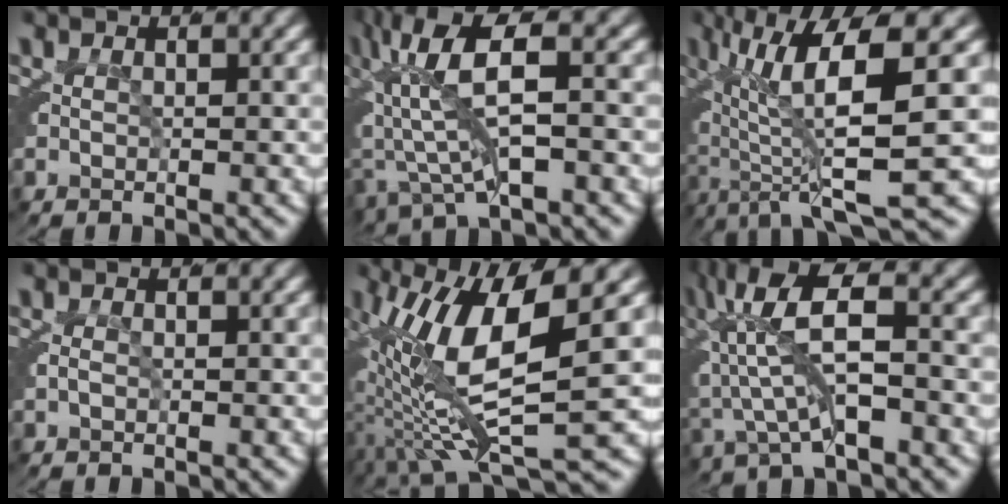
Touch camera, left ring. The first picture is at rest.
{"total": 8.7, "force": [1.9, 4.2, 7.4], "torque": [-0.131, 0.018, 0.024]}
{"total": 8.1, "force": [-0.9, 1.7, 7.9], "torque": [-0.128, -0.006, -0.011]}
{"total": 0.9, "force": [-0.6, 0.5, 0.2], "torque": [-0.013, -0.006, -0.007]}
{"total": 11.9, "force": [-1.5, 5.1, 10.7], "torque": [-0.187, -0.014, -0.020]}
{"total": 8.2, "force": [1.1, 4.0, 7.1], "torque": [-0.132, 0.008, 0.012]}